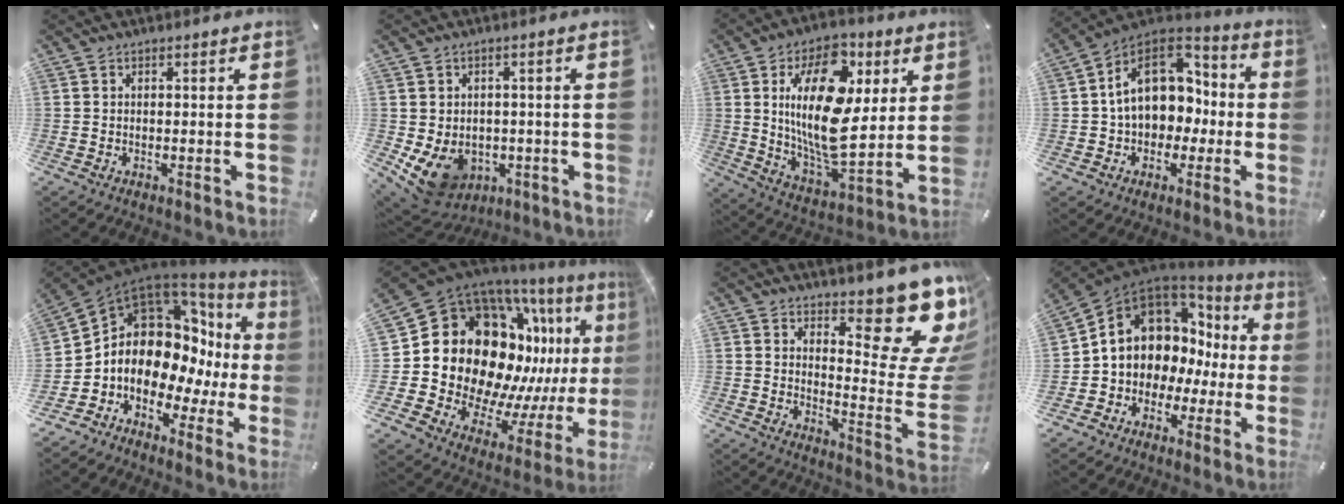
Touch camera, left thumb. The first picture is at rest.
{"total": 9.4, "force": [-2.7, 7.7, 4.6], "torque": [-0.101, -0.003, -0.050]}
{"total": 22.1, "force": [5.9, 11.9, 17.7], "torque": [-0.324, -0.023, 0.093]}
{"total": 16.4, "force": [1.1, 13.0, 10.0], "torque": [-0.175, 0.002, 0.021]}
{"total": 12.1, "force": [2.2, 9.8, 6.7], "torque": [-0.130, -0.059, 0.037]}
{"total": 24.7, "force": [5.7, 19.0, 14.7], "torque": [-0.277, -0.095, 0.147]}
{"total": 19.2, "force": [12.3, 8.0, 12.4], "torque": [-0.128, -0.119, 0.207]}
{"total": 9.7, "force": [3.4, 8.3, 3.7], "torque": [-0.076, -0.044, 0.061]}